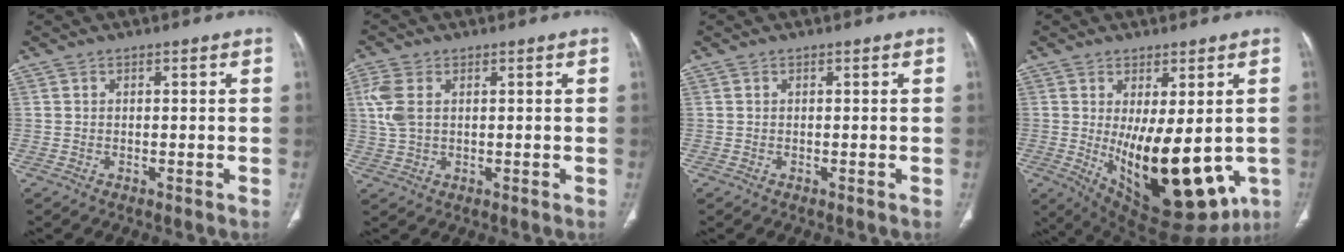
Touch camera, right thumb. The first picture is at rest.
{"total": 5.5, "force": [1.3, 3.3, 4.2], "torque": [-0.116, 0.008, 0.029]}
{"total": 0.0}
{"total": 19.8, "force": [-2.9, 8.6, 17.6], "torque": [-0.236, -0.030, -0.007]}